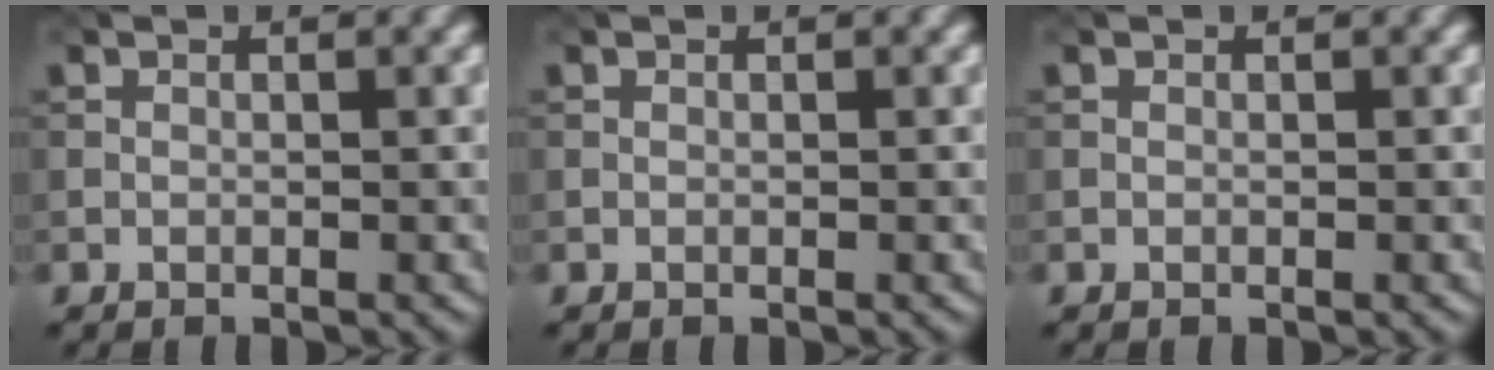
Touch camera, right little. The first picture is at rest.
{"total": 0.0}
{"total": 0.0}